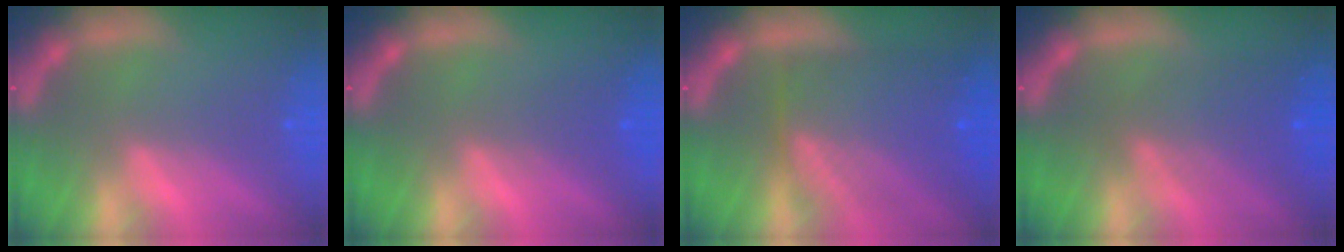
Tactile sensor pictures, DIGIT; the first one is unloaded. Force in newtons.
{"total": 2.0}
{"total": 9.0}
{"total": 5.1}